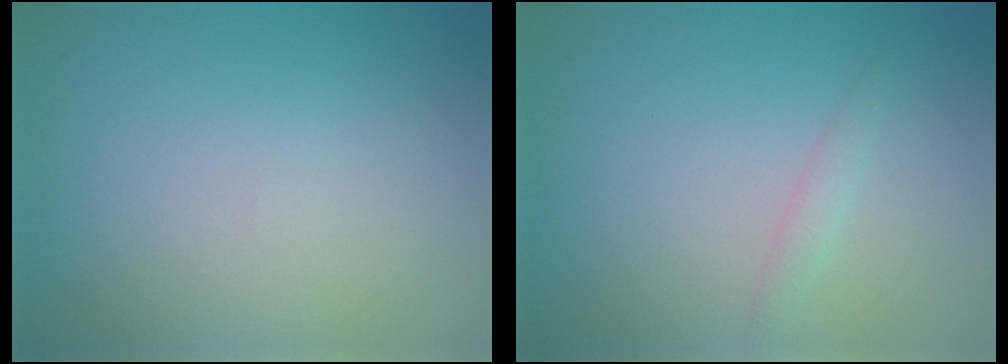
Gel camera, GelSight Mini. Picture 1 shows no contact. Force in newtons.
{"total": 1.0, "press": 1.0, "slide": 0.0}